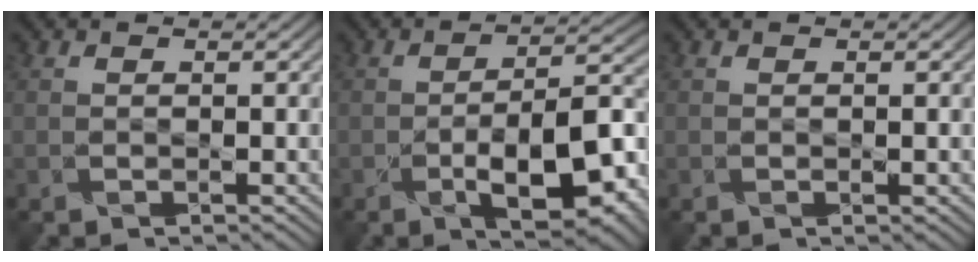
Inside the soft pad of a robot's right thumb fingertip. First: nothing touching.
{"total": 11.0, "force": [-4.8, 3.7, 9.2], "torque": [-0.141, -0.001, -0.073]}
{"total": 0.5, "force": [0.0, 0.2, 0.5], "torque": [-0.007, -0.002, 0.000]}